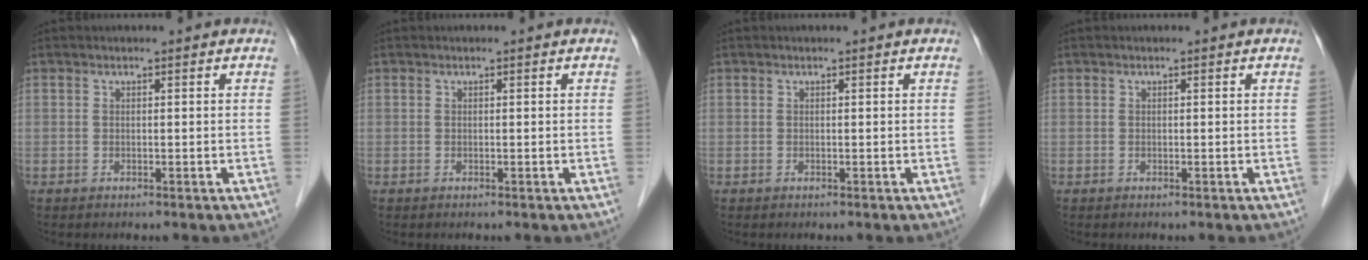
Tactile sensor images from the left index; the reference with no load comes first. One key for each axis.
{"total": 0.0}
{"total": 0.0}
{"total": 0.0}